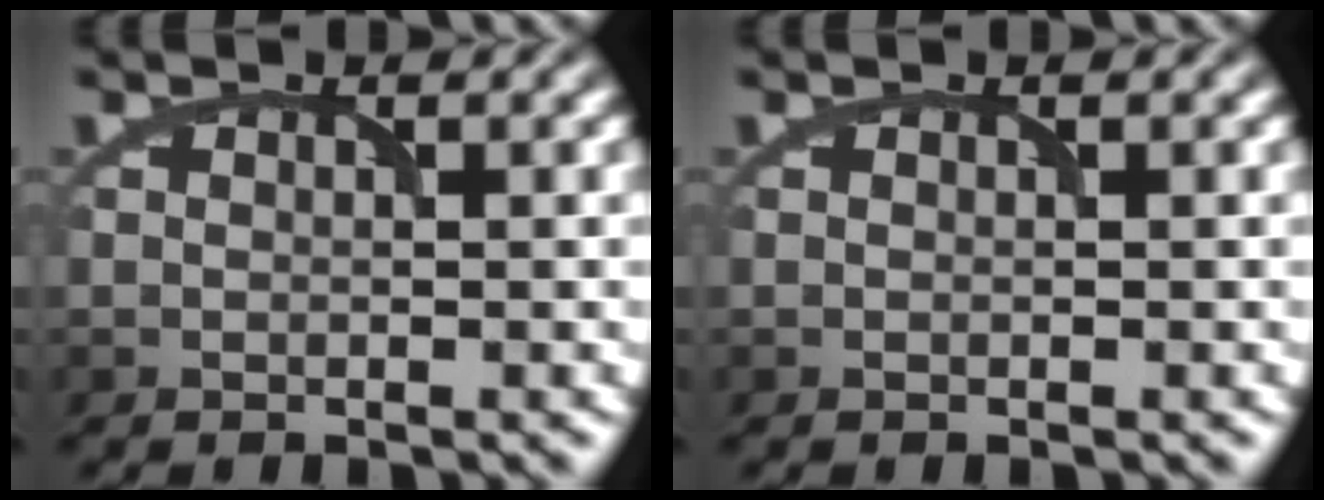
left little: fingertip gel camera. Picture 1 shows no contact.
{"total": 0.0}